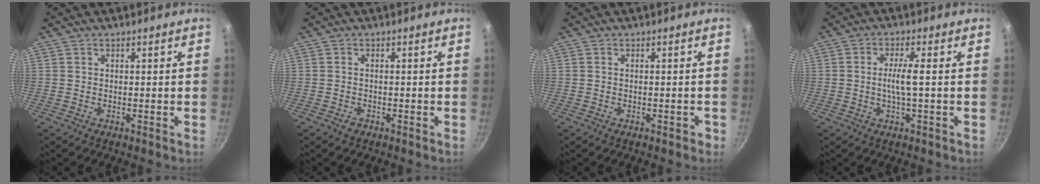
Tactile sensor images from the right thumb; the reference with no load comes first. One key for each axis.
{"total": 1.1, "fx": -0.7, "fy": 0.6, "fz": 0.5, "tx": -0.011, "ty": 0.003, "tz": -0.014}
{"total": 1.1, "fx": -0.6, "fy": 0.7, "fz": 0.7, "tx": -0.001, "ty": 0.014, "tz": -0.002}
{"total": 4.5, "fx": -0.3, "fy": 0.5, "fz": 4.5, "tx": -0.091, "ty": 0.009, "tz": -0.005}